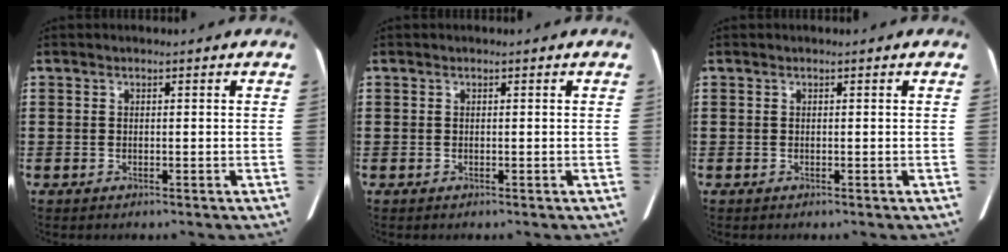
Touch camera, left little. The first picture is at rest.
{"total": 0.0}
{"total": 0.0}